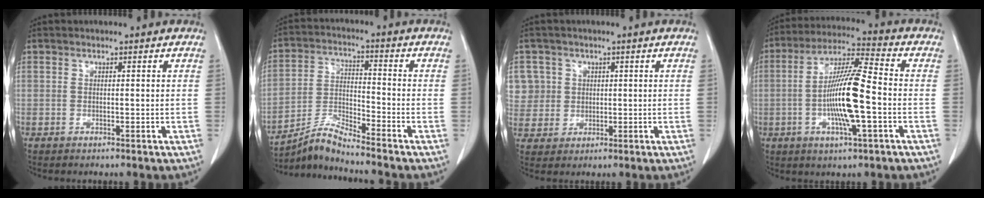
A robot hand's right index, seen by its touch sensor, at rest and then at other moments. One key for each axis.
{"total": 6.9, "fx": -6.5, "fy": -1.4, "fz": 1.9, "tx": -0.049, "ty": -0.009, "tz": -0.125}
{"total": 7.5, "fx": 2.2, "fy": 7.1, "fz": 0.4, "tx": -0.011, "ty": 0.023, "tz": 0.061}
{"total": 13.0, "fx": -2.4, "fy": 1.1, "fz": 12.7, "tx": -0.240, "ty": 0.000, "tz": -0.049}